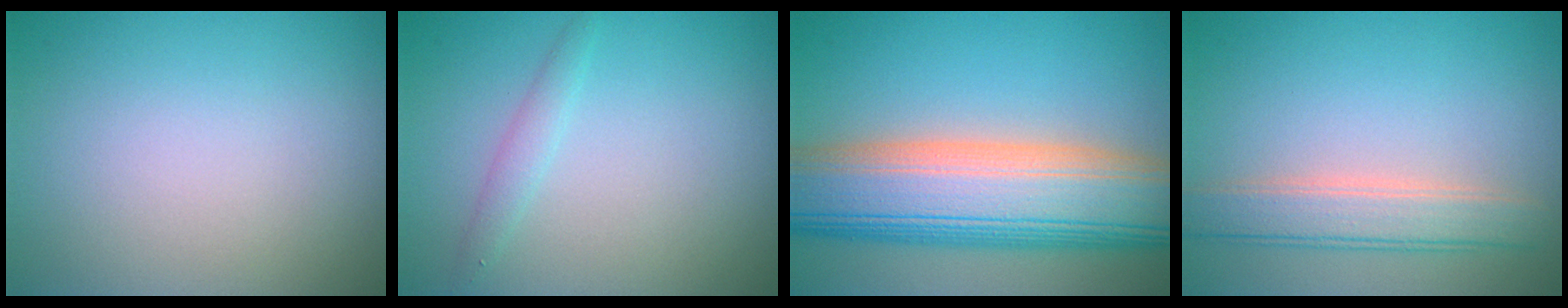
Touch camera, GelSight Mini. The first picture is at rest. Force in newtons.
{"total": 1.3, "press": 1.3, "slide": 0.1}
{"total": 13.0, "press": 13.0, "slide": 0.5}
{"total": 3.7, "press": 3.7, "slide": 0.3}